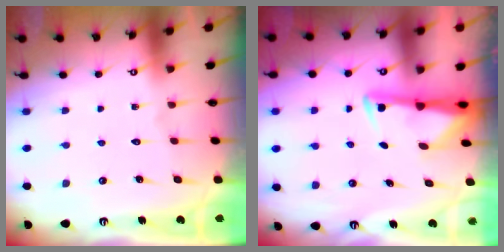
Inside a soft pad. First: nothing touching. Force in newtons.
{"total": 2.8, "press": 2.7, "slide": 0.6}